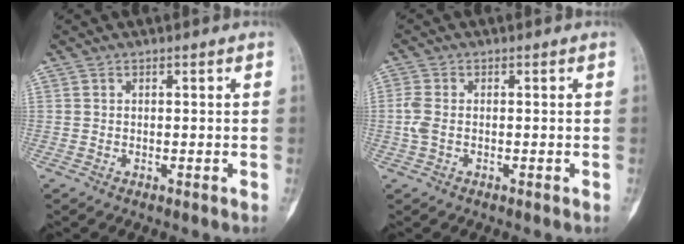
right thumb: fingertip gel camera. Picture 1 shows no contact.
{"total": 3.0, "force": [-0.3, 1.7, 2.4], "torque": [-0.075, 0.003, -0.008]}